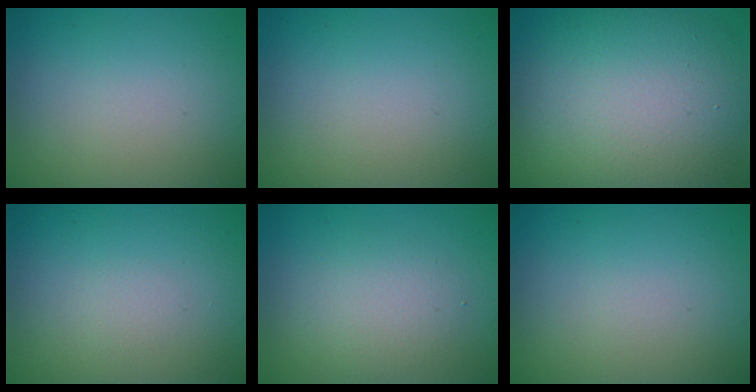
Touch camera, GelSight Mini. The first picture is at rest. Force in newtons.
{"total": 0.0}
{"total": 12.7, "press": 12.6, "slide": 0.8}
{"total": 0.5, "press": 0.5, "slide": 0.1}
{"total": 2.6, "press": 2.6, "slide": 0.1}
{"total": 0.0}